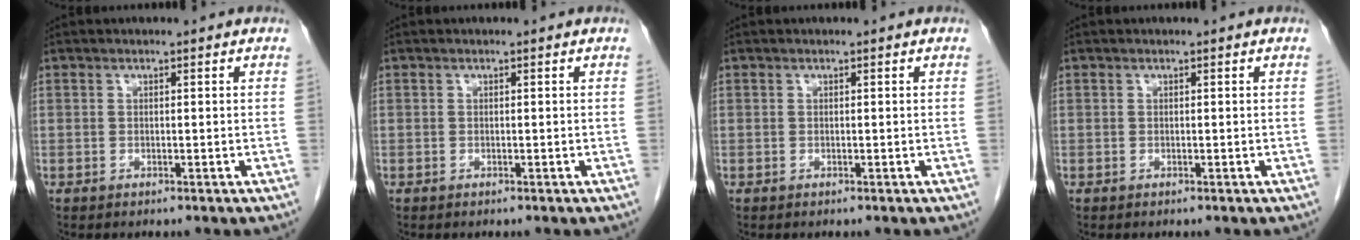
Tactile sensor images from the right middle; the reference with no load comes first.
{"total": 0.0}
{"total": 0.0}
{"total": 0.0}